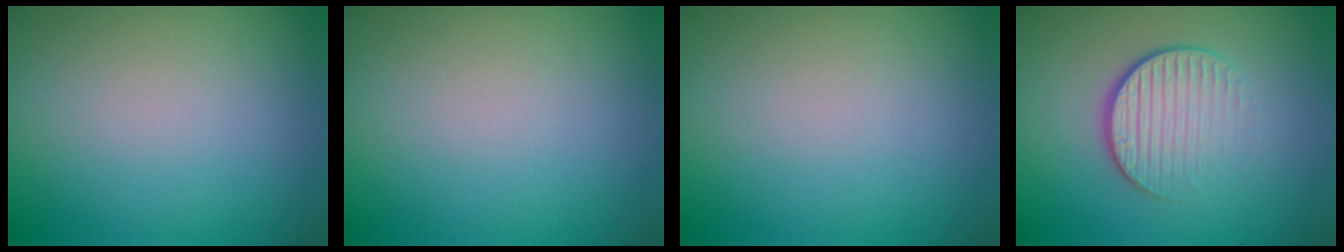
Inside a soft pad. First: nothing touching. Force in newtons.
{"total": 0.0}
{"total": 0.0}
{"total": 4.1, "press": 2.6, "slide": 3.2}